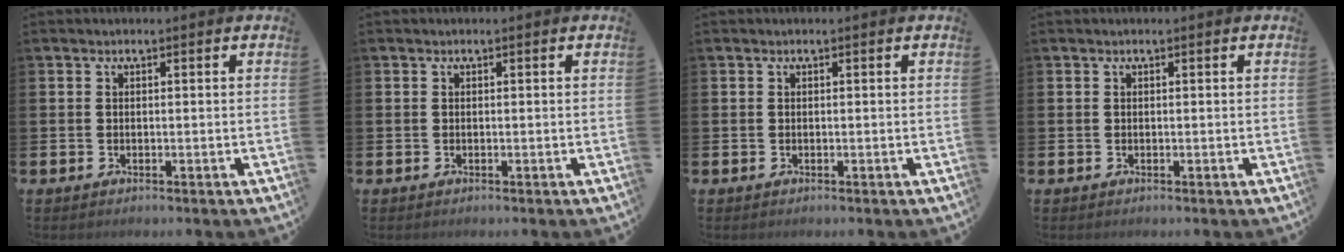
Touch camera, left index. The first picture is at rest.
{"total": 0.0}
{"total": 0.0}
{"total": 0.0}